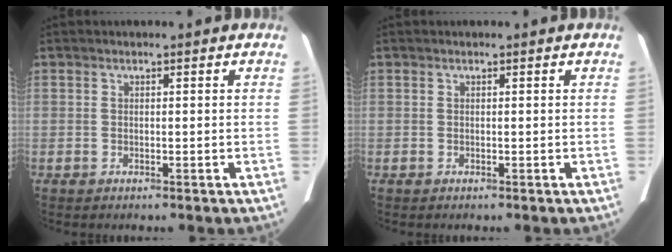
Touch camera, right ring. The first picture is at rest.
{"total": 0.0}